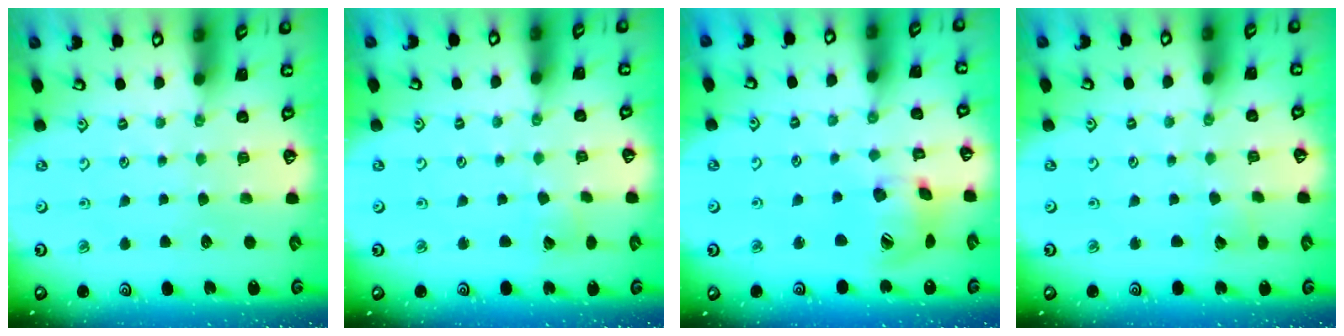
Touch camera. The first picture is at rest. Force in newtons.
{"total": 3.4, "press": 3.4, "slide": 0.2}
{"total": 13.8, "press": 13.7, "slide": 2.2}
{"total": 2.7, "press": 2.7, "slide": 0.3}